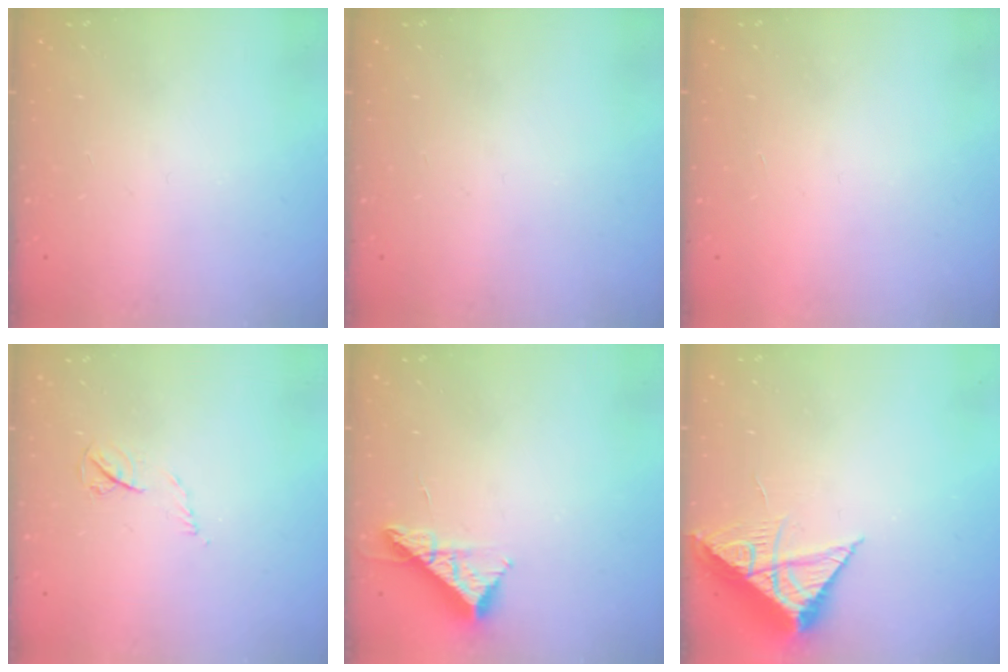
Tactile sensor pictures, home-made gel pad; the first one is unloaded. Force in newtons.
{"total": 0.0}
{"total": 1.7, "press": 1.7, "slide": 0.1}
{"total": 4.8, "press": 4.8, "slide": 0.6}
{"total": 8.9, "press": 8.9, "slide": 0.3}
{"total": 8.3, "press": 8.3, "slide": 0.3}